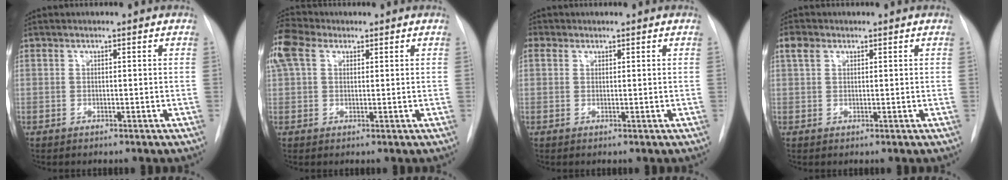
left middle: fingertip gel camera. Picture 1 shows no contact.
{"total": 7.6, "force": [4.1, 4.7, 4.4], "torque": [-0.124, 0.042, 0.084]}
{"total": 1.8, "force": [0.9, 1.5, 0.4], "torque": [-0.002, 0.009, 0.011]}
{"total": 2.3, "force": [1.3, 1.5, 1.1], "torque": [-0.028, 0.014, 0.025]}